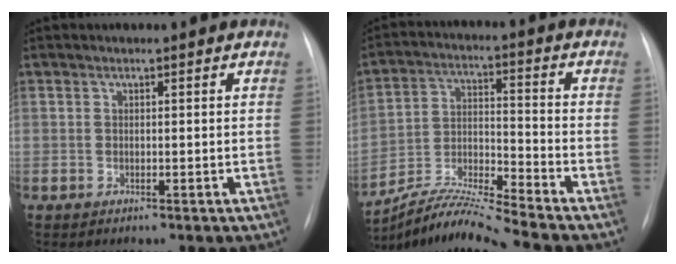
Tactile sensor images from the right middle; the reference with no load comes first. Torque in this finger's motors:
{"motor_torque": [0.17, -1.09, -0.03, 0.04]}